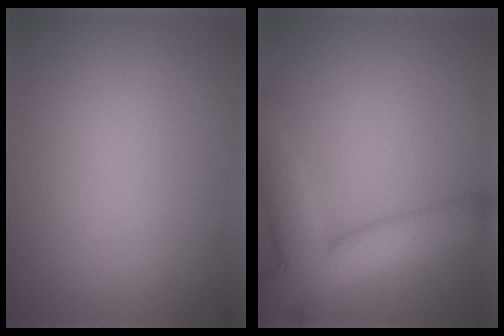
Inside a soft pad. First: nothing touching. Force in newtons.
{"total": 9.0, "press": 9.0, "slide": 0.6}